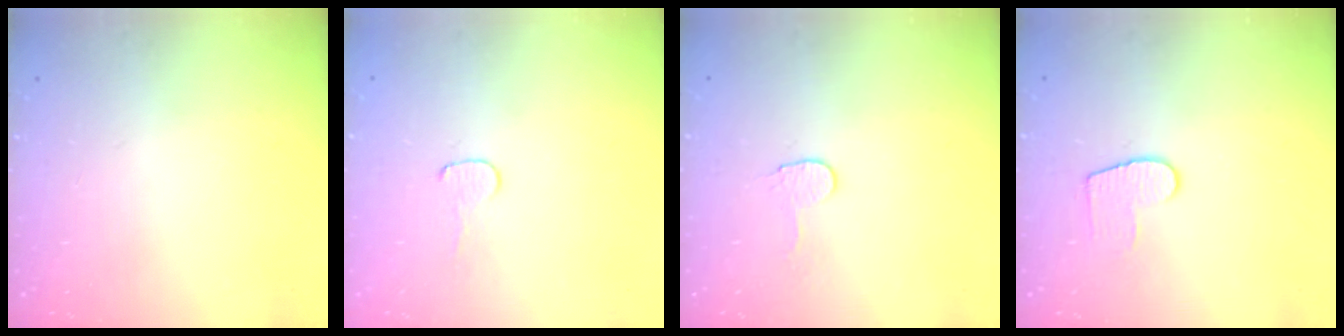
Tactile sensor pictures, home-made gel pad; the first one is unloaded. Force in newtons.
{"total": 3.7, "press": 3.6, "slide": 0.3}
{"total": 2.9, "press": 2.9, "slide": 0.3}
{"total": 6.3, "press": 6.3, "slide": 0.4}